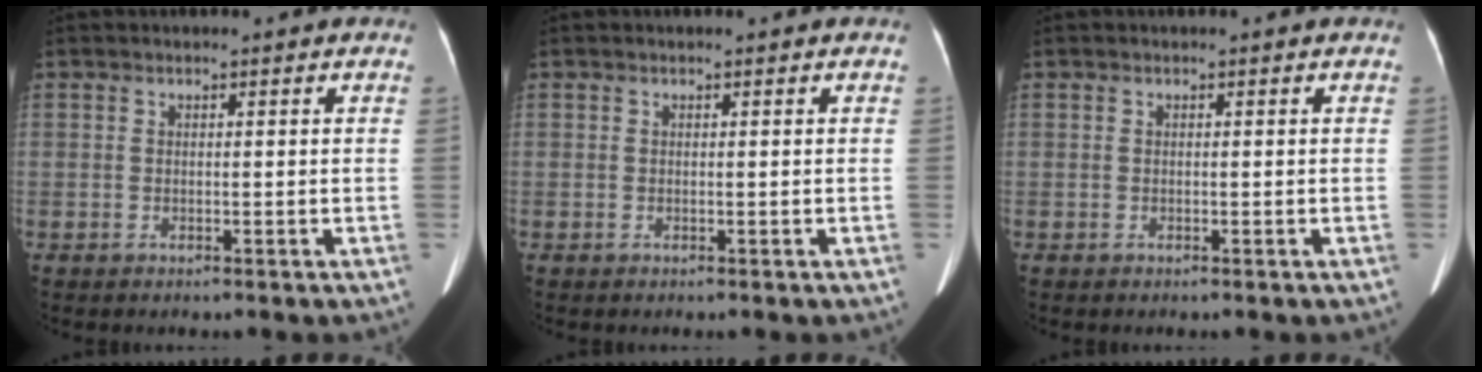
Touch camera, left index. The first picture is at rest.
{"total": 0.0}
{"total": 0.0}